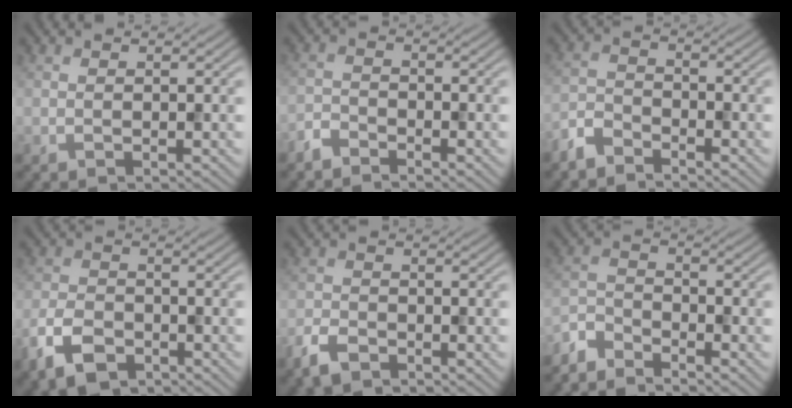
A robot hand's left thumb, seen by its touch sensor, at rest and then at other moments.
{"total": 2.6, "force": [-2.4, 0.8, 0.7], "torque": [-0.015, -0.004, -0.060]}
{"total": 4.0, "force": [-3.5, 1.3, 1.4], "torque": [-0.032, -0.006, -0.087]}
{"total": 5.9, "force": [-3.5, 3.5, 3.2], "torque": [-0.073, -0.006, -0.075]}
{"total": 3.6, "force": [-2.6, 1.8, 1.7], "torque": [-0.039, -0.008, -0.061]}
{"total": 4.3, "force": [-4.0, 1.3, 1.2], "torque": [-0.030, -0.008, -0.097]}